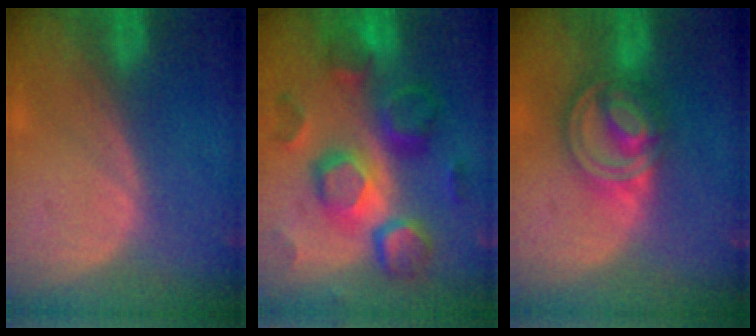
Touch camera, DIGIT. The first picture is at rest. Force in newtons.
{"total": 12.3, "press": 12.3, "slide": 1.0}
{"total": 8.1, "press": 6.9, "slide": 4.2}